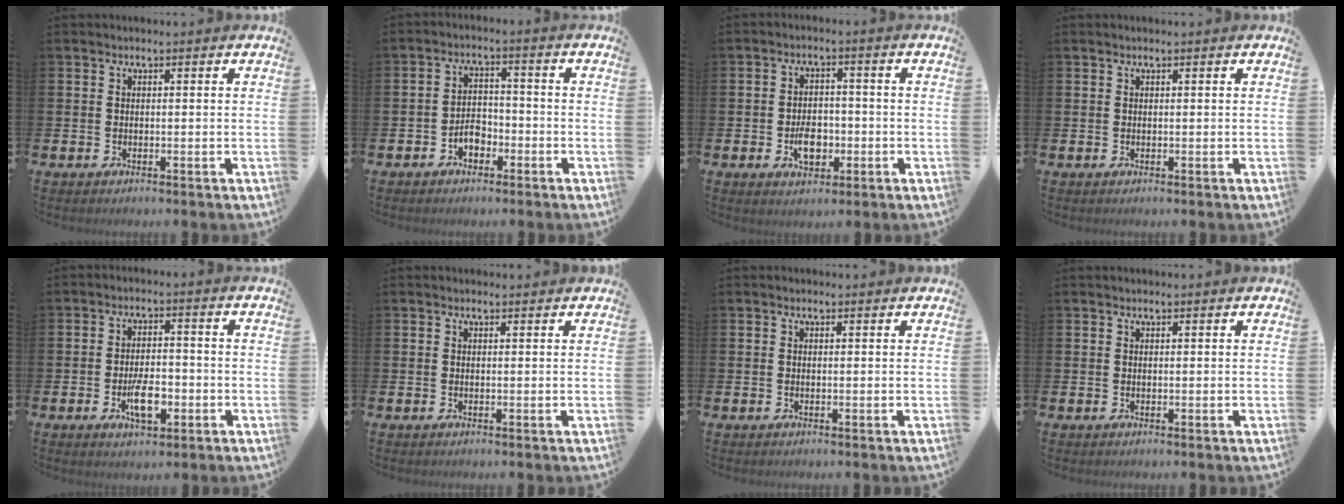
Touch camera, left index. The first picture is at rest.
{"total": 3.3, "force": [-2.0, 2.0, 1.6], "torque": [-0.032, 0.007, -0.042]}
{"total": 4.6, "force": [-1.3, 3.0, 3.1], "torque": [-0.049, 0.003, -0.026]}
{"total": 0.0}
{"total": 4.9, "force": [-1.6, 2.2, 4.1], "torque": [-0.066, 0.000, -0.032]}
{"total": 0.6, "force": [0.6, 0.2, 0.1], "torque": [0.006, -0.001, 0.009]}
{"total": 0.0}
{"total": 0.5, "force": [0.5, 0.1, 0.1], "torque": [0.006, 0.000, 0.008]}